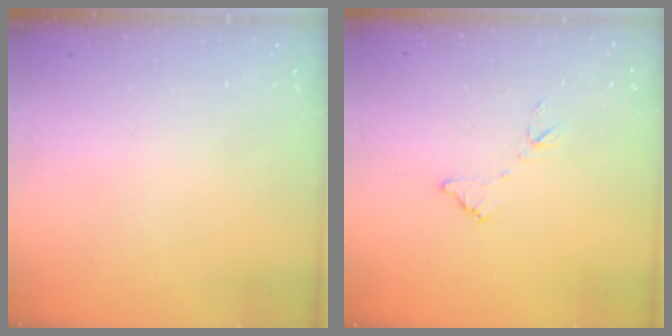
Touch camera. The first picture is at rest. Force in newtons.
{"total": 7.5, "press": 7.5, "slide": 0.5}